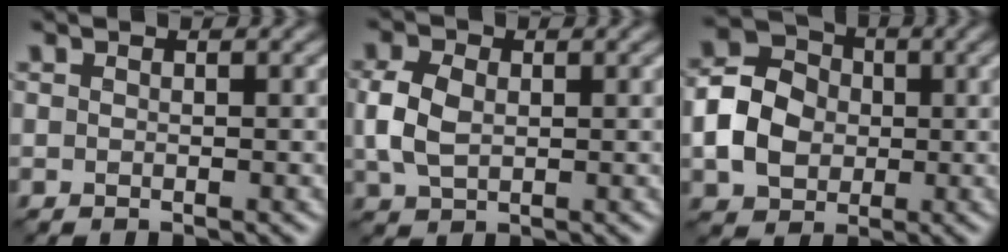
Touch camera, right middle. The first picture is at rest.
{"total": 3.8, "force": [0.4, 2.8, 2.6], "torque": [-0.070, 0.003, 0.009]}
{"total": 5.7, "force": [-0.6, 4.7, 3.2], "torque": [-0.069, 0.011, -0.022]}